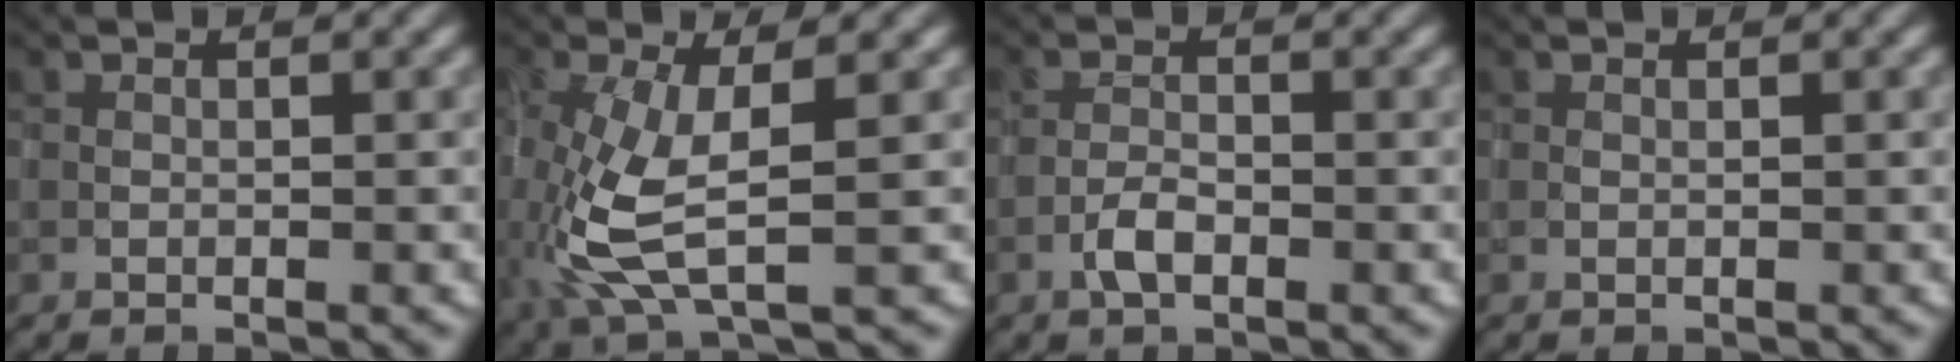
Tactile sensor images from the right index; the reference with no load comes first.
{"total": 6.8, "force": [-0.7, 2.6, 6.3], "torque": [-0.167, -0.010, -0.009]}
{"total": 2.0, "force": [-1.1, 0.8, 1.5], "torque": [-0.029, 0.002, -0.024]}
{"total": 0.0}